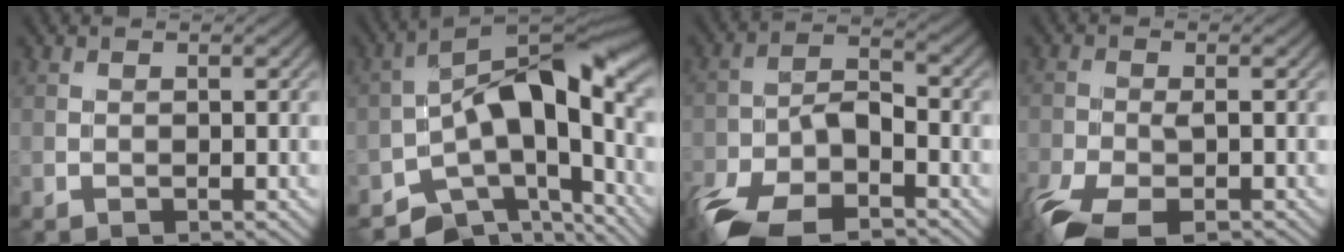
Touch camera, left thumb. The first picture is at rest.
{"total": 12.5, "force": [-4.8, 6.5, 9.6], "torque": [-0.145, -0.006, -0.085]}
{"total": 11.5, "force": [-7.3, 5.0, 7.4], "torque": [-0.154, -0.021, -0.144]}
{"total": 7.8, "force": [-4.7, 3.0, 5.4], "torque": [-0.118, -0.026, -0.088]}